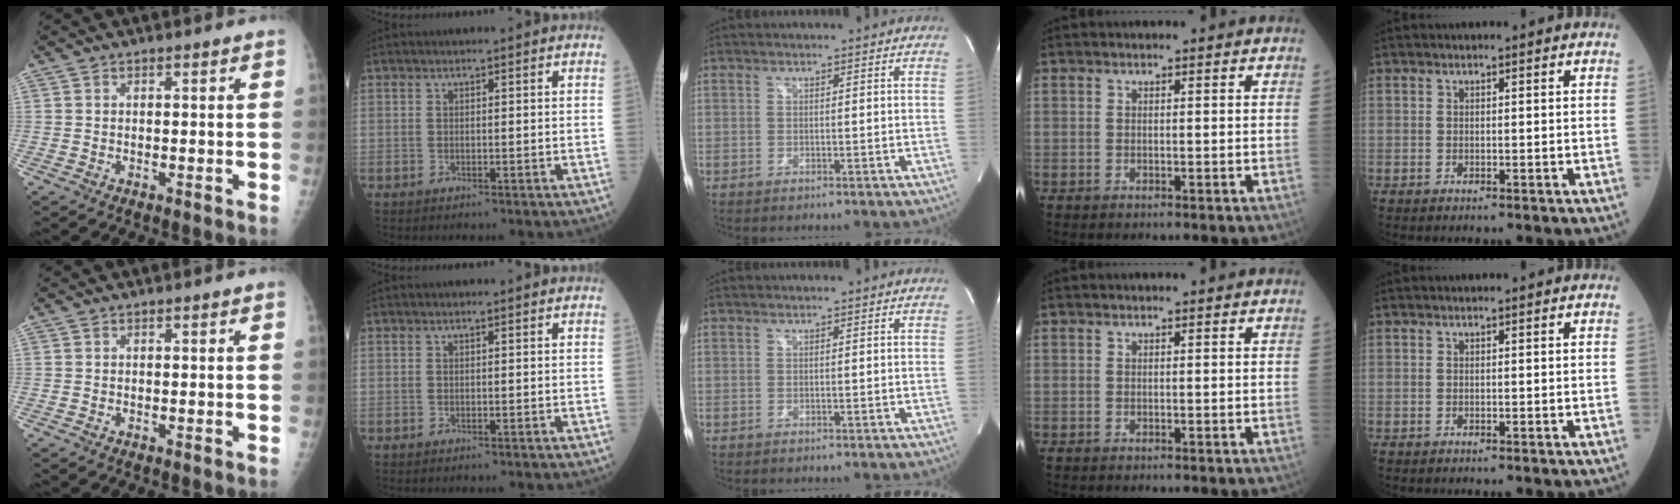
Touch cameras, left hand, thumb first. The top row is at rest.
{}